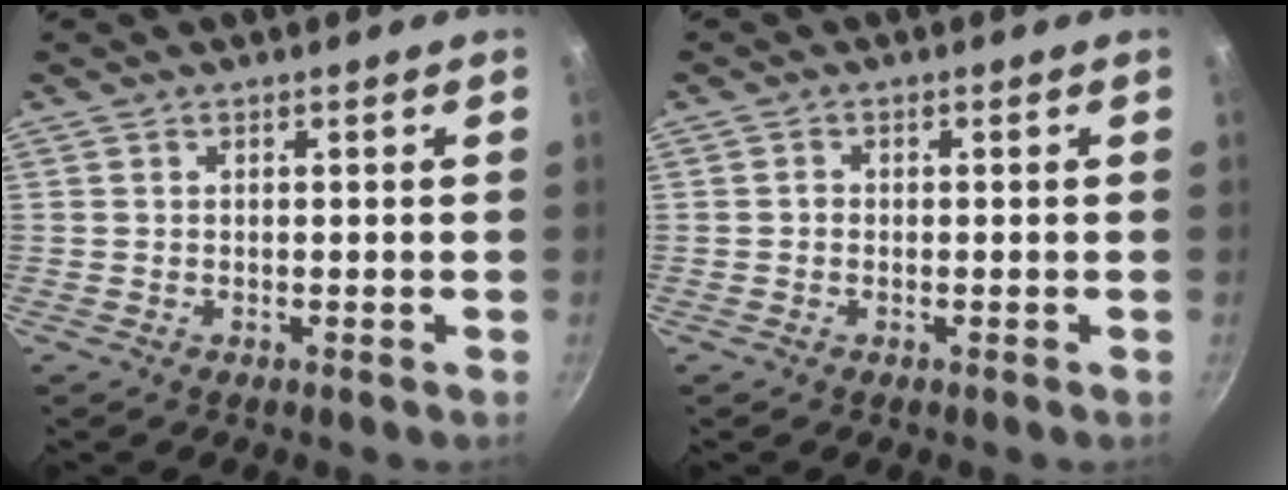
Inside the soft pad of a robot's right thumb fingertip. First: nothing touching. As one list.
[{"total": 0.8, "force": [-0.2, 0.7, 0.3], "torque": [-0.003, 0.003, -0.006]}]